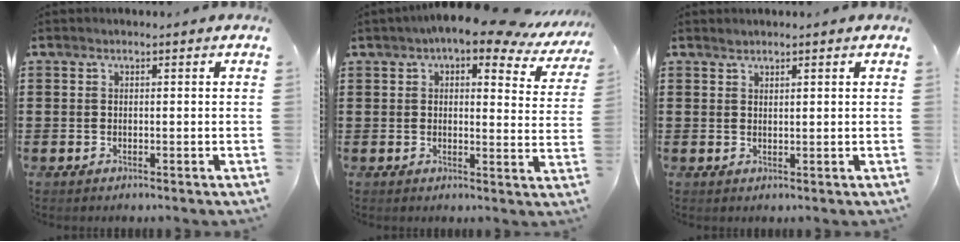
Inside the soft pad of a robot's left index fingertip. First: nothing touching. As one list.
[{"total": 6.0, "force": [4.5, 1.3, 3.8], "torque": [-0.073, -0.019, 0.071]}, {"total": 0.9, "force": [0.9, -0.1, 0.3], "torque": [-0.006, -0.001, 0.017]}]